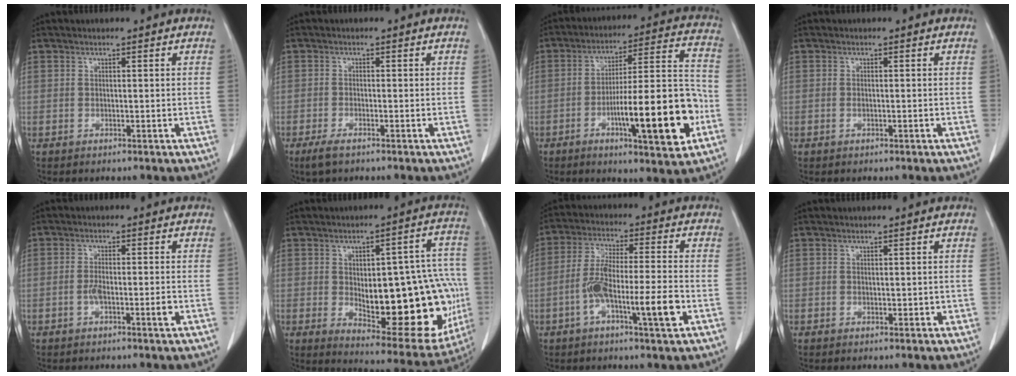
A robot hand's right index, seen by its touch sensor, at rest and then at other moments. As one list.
[{"total": 2.6, "force": [-1.7, 0.6, 1.8], "torque": [-0.043, -0.005, -0.030]}, {"total": 18.5, "force": [-6.1, 2.5, 17.3], "torque": [-0.257, 0.012, -0.083]}, {"total": 0.6, "force": [-0.2, 0.2, 0.5], "torque": [-0.010, 0.001, 0.001]}, {"total": 3.6, "force": [-1.2, 0.6, 3.3], "torque": [-0.059, 0.002, -0.018]}, {"total": 24.2, "force": [-2.9, 8.8, 22.3], "torque": [-0.232, 0.023, -0.004]}, {"total": 11.0, "force": [-3.6, 1.2, 10.3], "torque": [-0.186, 0.003, -0.064]}, {"total": 1.1, "force": [0.0, 0.8, 0.9], "torque": [-0.007, 0.000, 0.005]}]